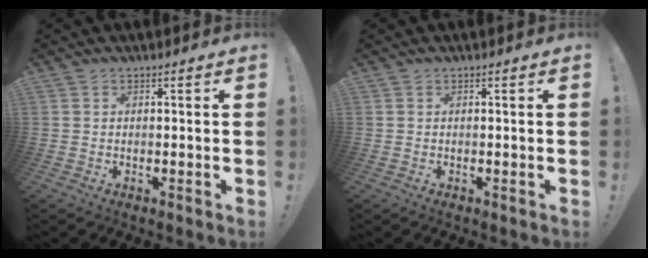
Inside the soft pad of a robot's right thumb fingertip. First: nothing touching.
{"total": 0.0}